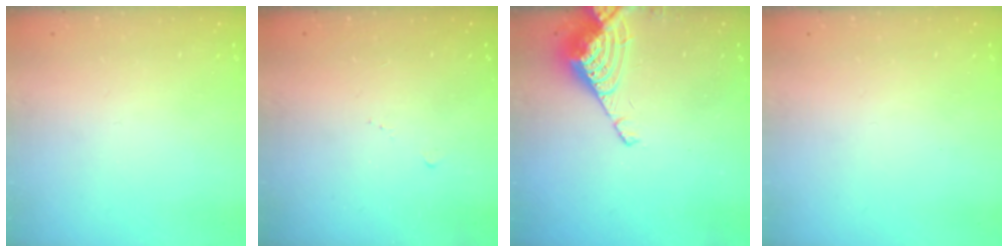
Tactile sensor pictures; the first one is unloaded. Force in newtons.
{"total": 4.0, "press": 4.0, "slide": 0.6}
{"total": 8.3, "press": 8.2, "slide": 1.0}
{"total": 0.0}